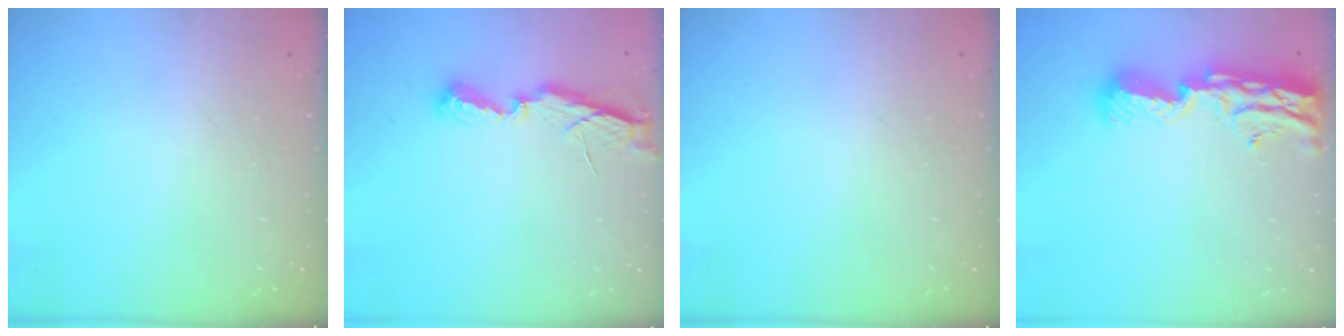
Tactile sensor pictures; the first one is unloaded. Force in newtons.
{"total": 6.9, "press": 6.9, "slide": 0.1}
{"total": 0.0}
{"total": 11.5, "press": 11.4, "slide": 1.6}